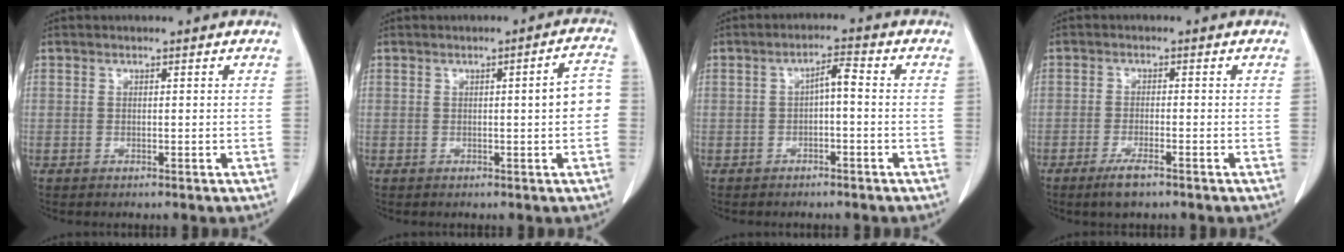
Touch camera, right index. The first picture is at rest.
{"total": 4.8, "force": [-0.3, 0.3, 4.7], "torque": [-0.057, 0.011, -0.006]}
{"total": 2.9, "force": [-0.4, 0.6, 2.8], "torque": [-0.047, 0.012, -0.006]}
{"total": 3.5, "force": [-2.4, 0.5, 2.5], "torque": [-0.053, -0.006, -0.044]}